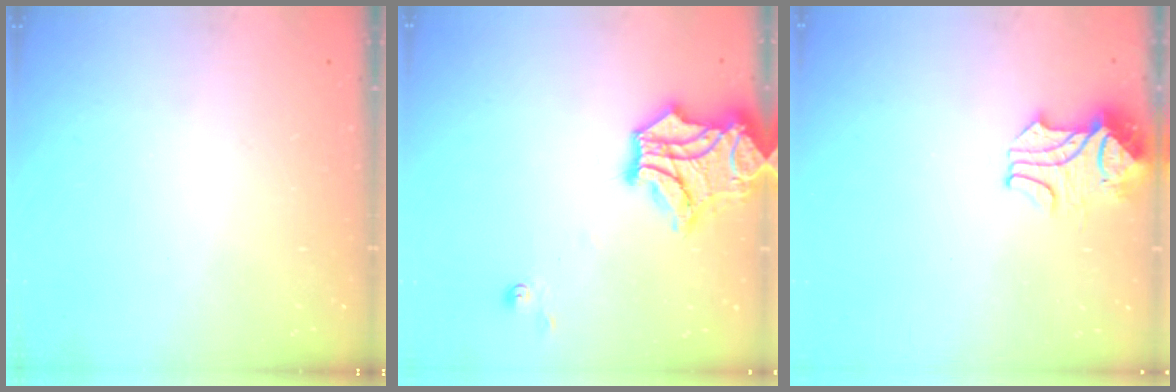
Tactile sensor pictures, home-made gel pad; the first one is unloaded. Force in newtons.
{"total": 12.0, "press": 11.7, "slide": 2.6}
{"total": 2.1, "press": 2.0, "slide": 0.7}